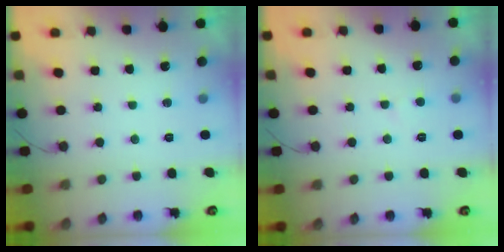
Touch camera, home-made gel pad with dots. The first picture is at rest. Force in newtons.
{"total": 1.3, "press": 1.3, "slide": 0.1}